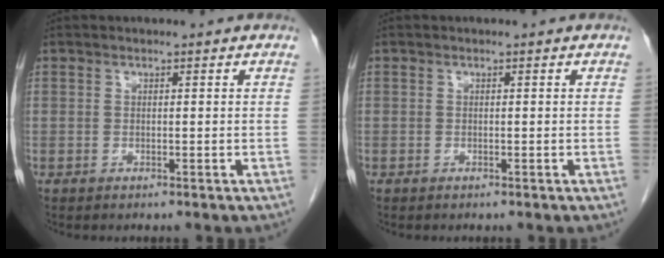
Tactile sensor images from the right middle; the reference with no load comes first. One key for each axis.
{"total": 0.0}